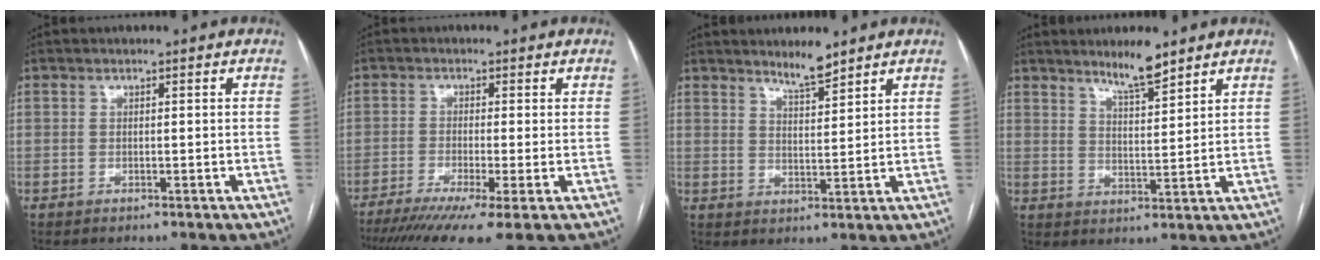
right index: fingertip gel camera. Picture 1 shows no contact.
{"total": 10.5, "force": [-7.3, -0.2, 7.6], "torque": [-0.113, -0.020, -0.116]}
{"total": 4.2, "force": [3.7, 0.3, 1.9], "torque": [-0.038, -0.008, 0.066]}
{"total": 5.7, "force": [4.7, 0.5, 3.1], "torque": [-0.056, -0.007, 0.083]}